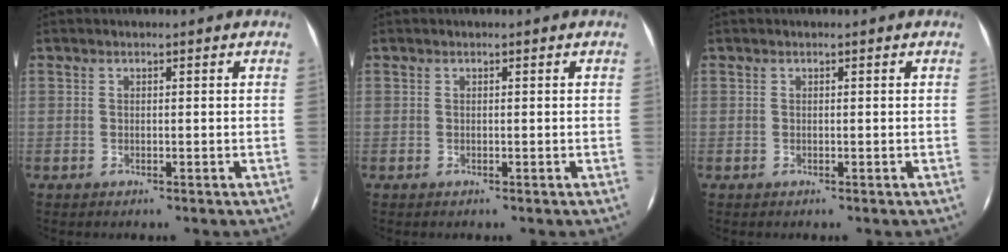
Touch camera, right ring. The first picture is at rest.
{"total": 0.0}
{"total": 0.0}